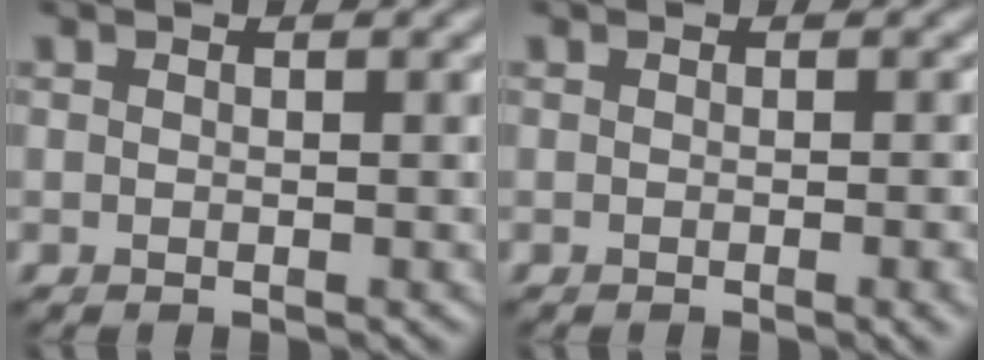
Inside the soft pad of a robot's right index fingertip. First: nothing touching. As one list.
[{"total": 2.3, "force": [-0.5, 0.7, 2.2], "torque": [-0.018, -0.002, -0.007]}]